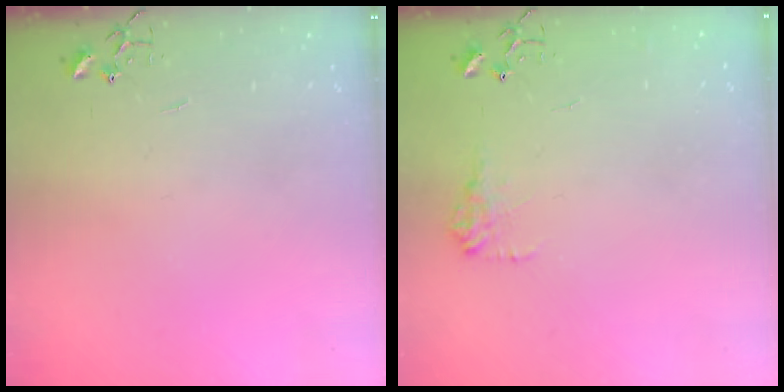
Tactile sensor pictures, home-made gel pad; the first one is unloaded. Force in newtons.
{"total": 8.9, "press": 8.9, "slide": 0.3}